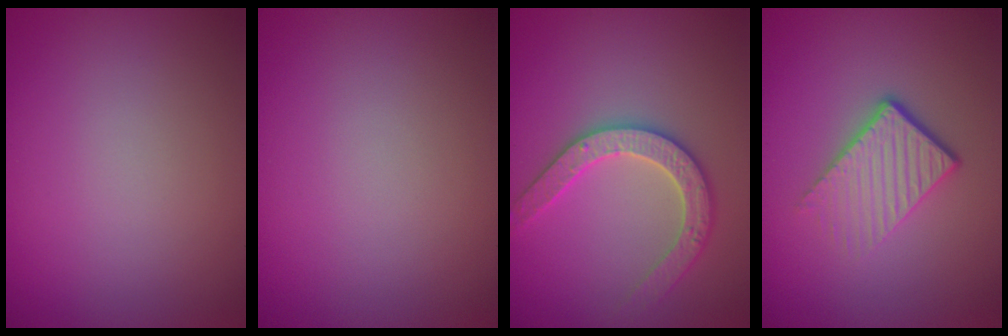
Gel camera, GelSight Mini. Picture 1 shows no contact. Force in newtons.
{"total": 0.0}
{"total": 3.5, "press": 3.4, "slide": 0.5}
{"total": 4.1, "press": 2.6, "slide": 3.1}